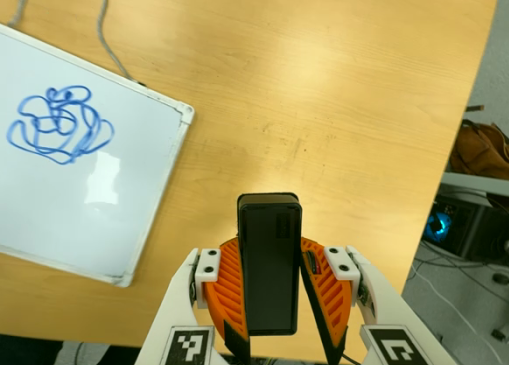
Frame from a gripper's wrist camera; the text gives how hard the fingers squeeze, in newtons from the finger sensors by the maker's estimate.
{"total": 5.6, "left": 5.6, "right": 5.7}